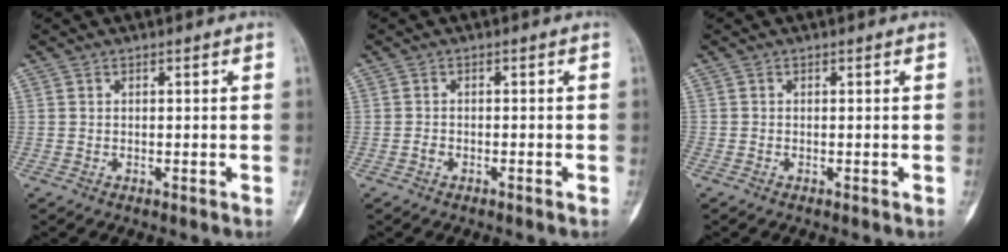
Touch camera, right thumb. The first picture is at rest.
{"total": 0.8, "force": [-0.6, 0.3, 0.4], "torque": [-0.011, 0.002, -0.011]}
{"total": 0.0}